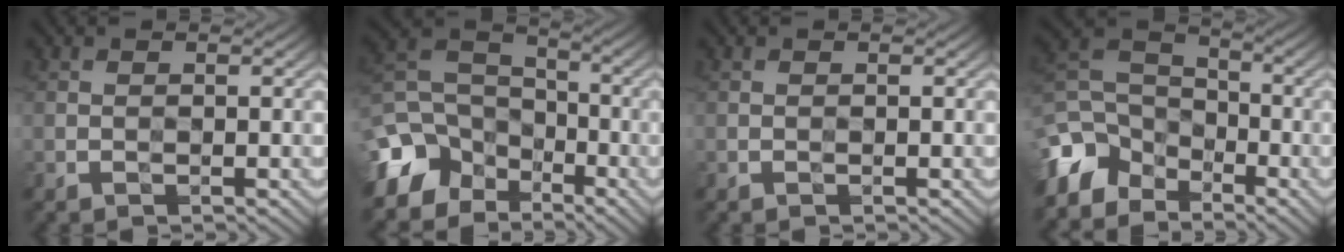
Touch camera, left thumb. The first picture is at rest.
{"total": 11.8, "force": [-6.9, 8.3, 4.7], "torque": [-0.161, -0.019, -0.132]}
{"total": 0.0}
{"total": 9.0, "force": [-6.0, 5.6, 3.5], "torque": [-0.103, -0.002, -0.138]}